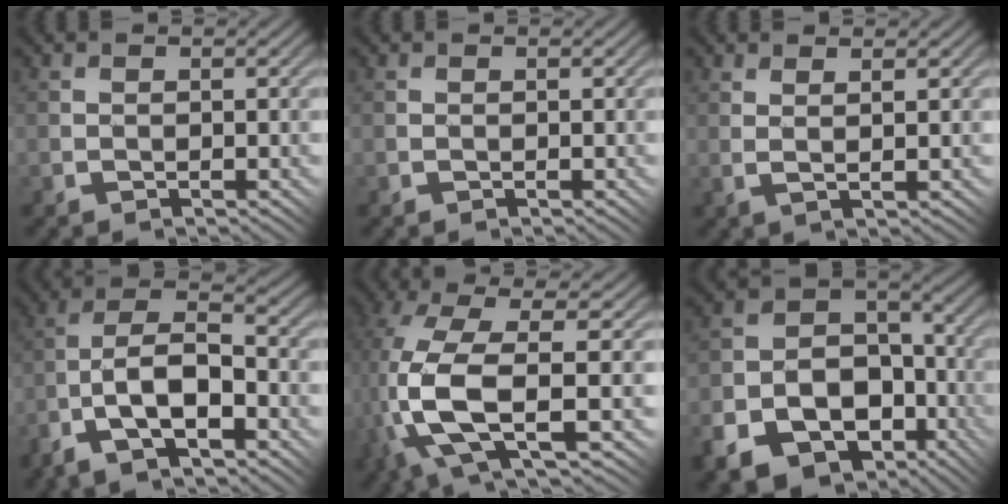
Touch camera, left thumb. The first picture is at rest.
{"total": 0.0}
{"total": 1.8, "force": [1.1, -0.5, 1.4], "torque": [-0.027, 0.006, 0.023]}
{"total": 10.7, "force": [-4.7, 4.4, 8.6], "torque": [-0.170, -0.003, -0.088]}
{"total": 11.2, "force": [-1.4, 3.5, 10.5], "torque": [-0.256, 0.009, -0.033]}
{"total": 15.5, "force": [-7.6, 11.2, 7.7], "torque": [-0.169, -0.040, -0.120]}